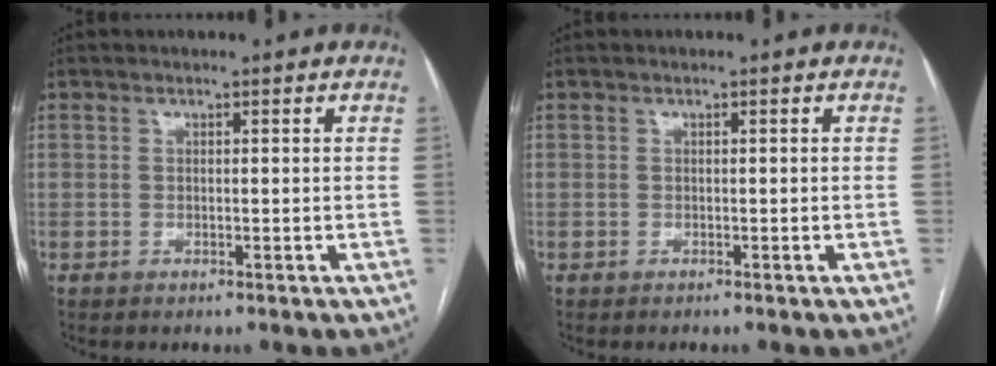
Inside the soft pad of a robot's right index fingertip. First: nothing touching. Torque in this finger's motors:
{"motor_torque": [-0.06, -0.02, -0.04, 0.00]}